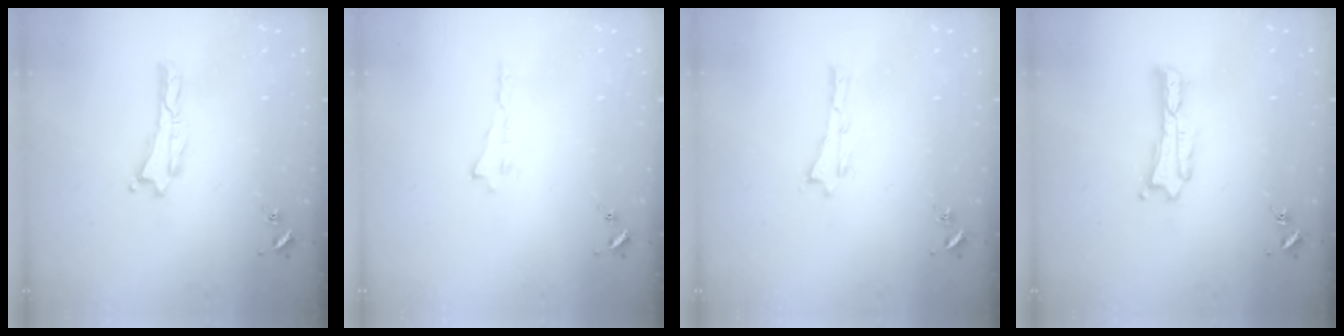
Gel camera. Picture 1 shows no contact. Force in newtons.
{"total": 0.0}
{"total": 0.0}
{"total": 0.6, "press": 0.6, "slide": 0.2}